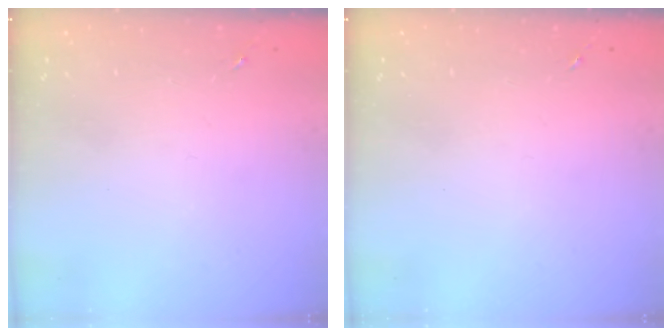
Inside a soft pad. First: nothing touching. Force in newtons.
{"total": 0.0}